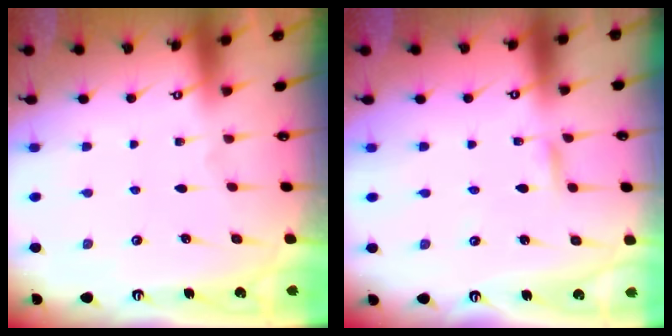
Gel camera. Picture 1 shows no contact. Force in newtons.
{"total": 1.9, "press": 1.9, "slide": 0.1}